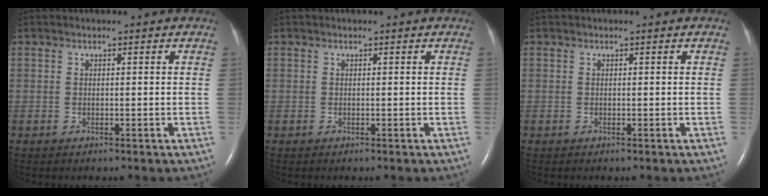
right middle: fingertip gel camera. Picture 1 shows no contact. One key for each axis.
{"total": 0.0}
{"total": 0.0}